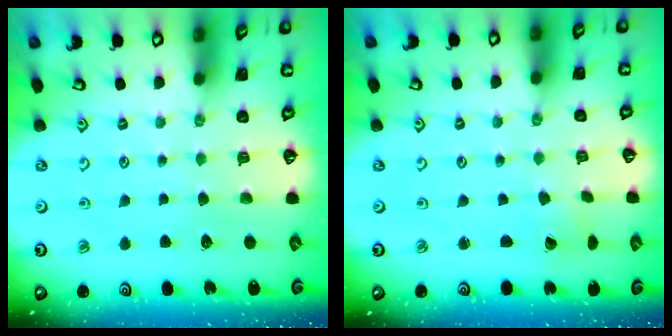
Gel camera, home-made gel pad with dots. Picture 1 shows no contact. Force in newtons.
{"total": 1.9, "press": 1.9, "slide": 0.0}